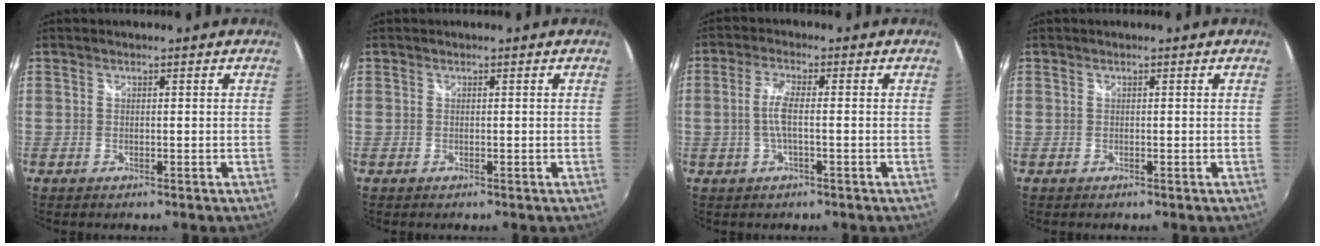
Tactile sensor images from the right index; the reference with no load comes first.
{"total": 0.0}
{"total": 4.2, "force": [-0.6, 0.6, 4.1], "torque": [-0.084, 0.000, -0.010]}
{"total": 0.0}